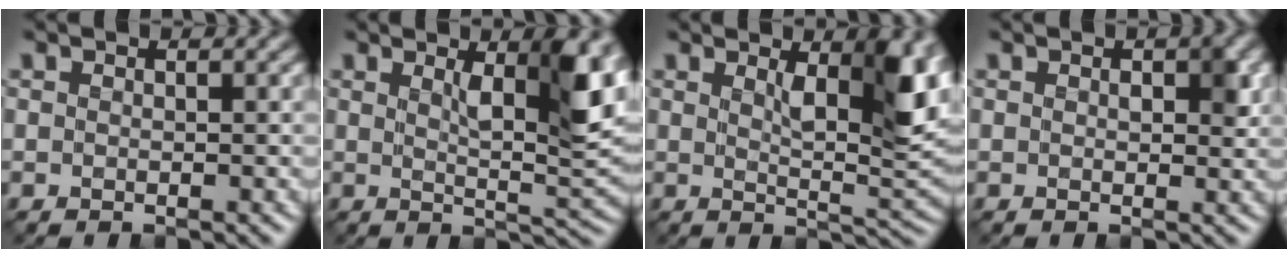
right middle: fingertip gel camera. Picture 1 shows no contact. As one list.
[{"total": 7.2, "force": [2.2, 2.0, 6.6], "torque": [-0.093, -0.006, 0.039]}, {"total": 7.8, "force": [2.3, 2.7, 7.0], "torque": [-0.102, -0.005, 0.039]}, {"total": 2.0, "force": [0.4, 1.0, 1.6], "torque": [-0.019, -0.004, 0.008]}]